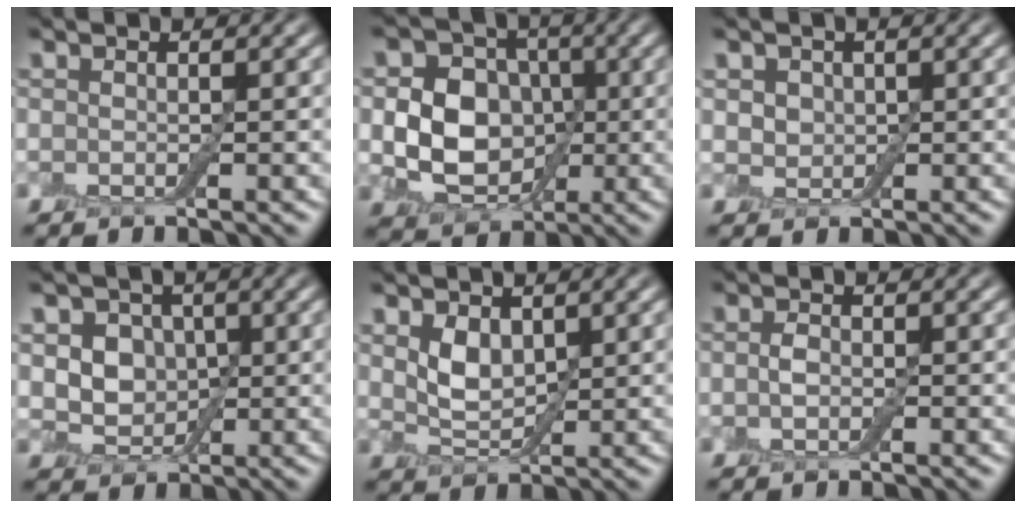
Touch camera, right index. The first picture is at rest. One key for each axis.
{"total": 7.9, "fx": -0.1, "fy": 6.6, "fz": 4.3, "tx": -0.061, "ty": 0.004, "tz": -0.010}
{"total": 2.2, "fx": 0.9, "fy": 1.7, "fz": 1.0, "tx": -0.024, "ty": 0.007, "tz": 0.009}
{"total": 4.5, "fx": 1.0, "fy": 3.7, "fz": 2.4, "tx": -0.030, "ty": 0.004, "tz": 0.001}
{"total": 2.6, "fx": 1.1, "fy": 1.6, "fz": 1.7, "tx": -0.037, "ty": -0.003, "tz": 0.027}
{"total": 1.0, "fx": 0.0, "fy": 0.6, "fz": 0.8, "tx": -0.019, "ty": 0.003, "tz": -0.003}